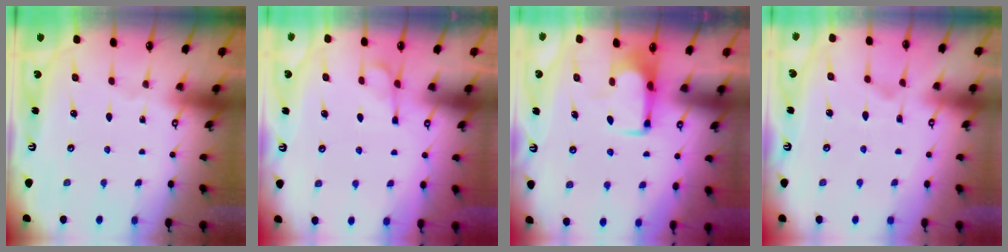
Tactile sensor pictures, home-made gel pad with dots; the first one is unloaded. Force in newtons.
{"total": 1.6, "press": 1.0, "slide": 1.3}
{"total": 1.9, "press": 1.9, "slide": 0.5}
{"total": 1.3, "press": 0.1, "slide": 1.3}